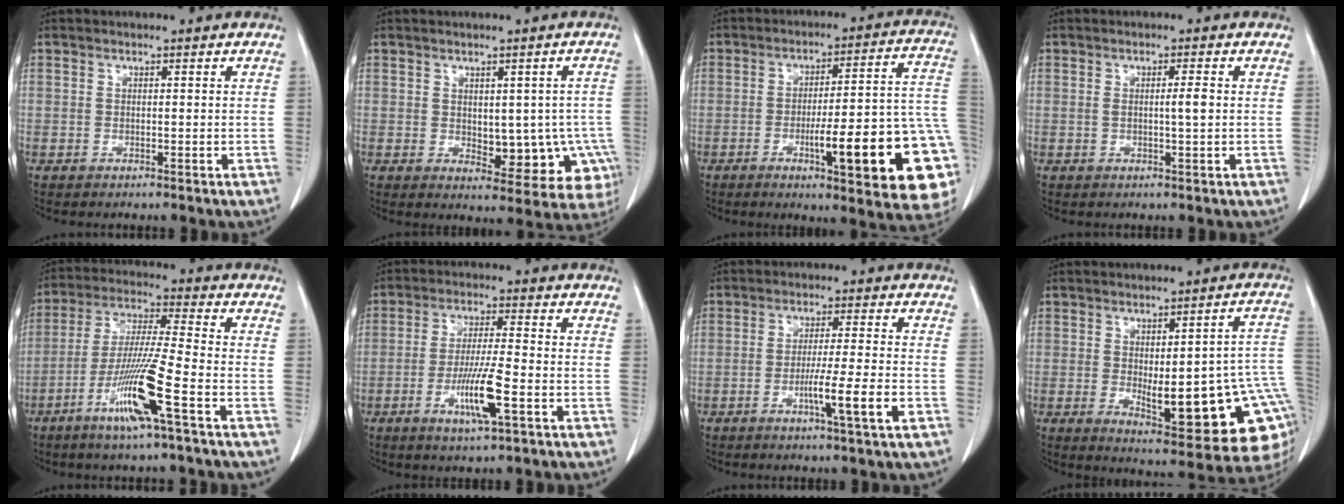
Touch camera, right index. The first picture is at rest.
{"total": 10.4, "force": [-1.9, 5.5, 8.6], "torque": [-0.086, 0.009, -0.010]}
{"total": 20.4, "force": [-5.9, 2.4, 19.4], "torque": [-0.168, 0.012, -0.070]}
{"total": 2.1, "force": [0.0, -0.1, 2.0], "torque": [-0.035, 0.000, -0.001]}
{"total": 12.3, "force": [-5.7, -0.8, 10.8], "torque": [-0.216, -0.018, -0.110]}
{"total": 8.2, "force": [-3.1, 0.1, 7.6], "torque": [-0.146, -0.013, -0.056]}
{"total": 7.2, "force": [-2.7, -1.0, 6.7], "torque": [-0.110, -0.014, -0.046]}
{"total": 19.5, "force": [-2.6, 4.6, 18.8], "torque": [-0.168, 0.007, -0.010]}